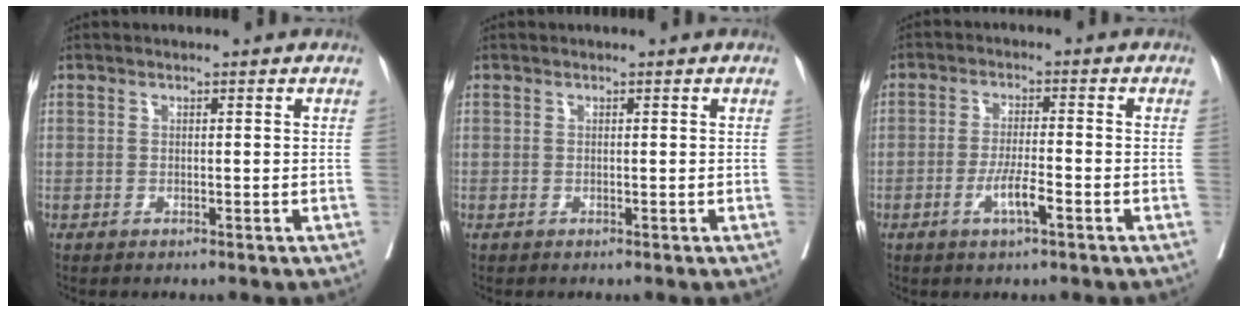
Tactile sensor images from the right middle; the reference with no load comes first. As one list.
[{"total": 0.0}, {"total": 6.3, "force": [-2.8, 0.6, 5.6], "torque": [-0.106, -0.006, -0.049]}]